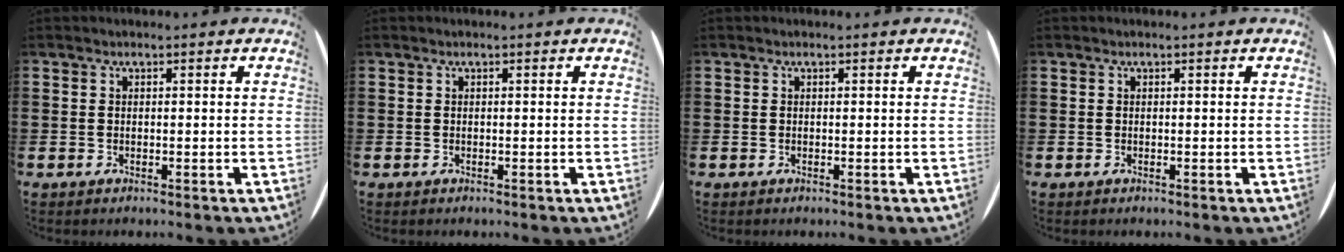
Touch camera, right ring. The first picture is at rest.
{"total": 0.0}
{"total": 0.0}
{"total": 0.0}